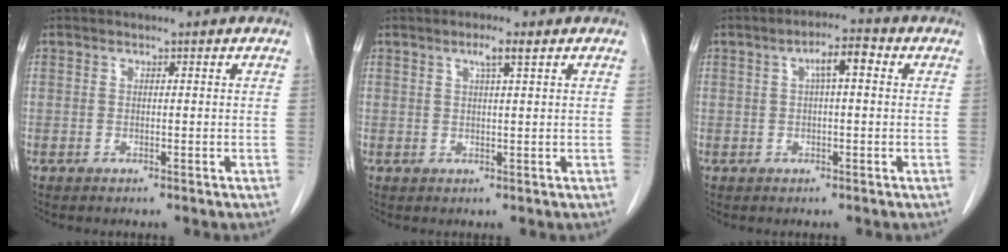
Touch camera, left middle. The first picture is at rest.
{"total": 2.3, "force": [1.3, -0.1, 2.0], "torque": [-0.037, 0.002, 0.023]}
{"total": 4.2, "force": [1.0, 1.0, 3.9], "torque": [-0.065, 0.019, 0.014]}